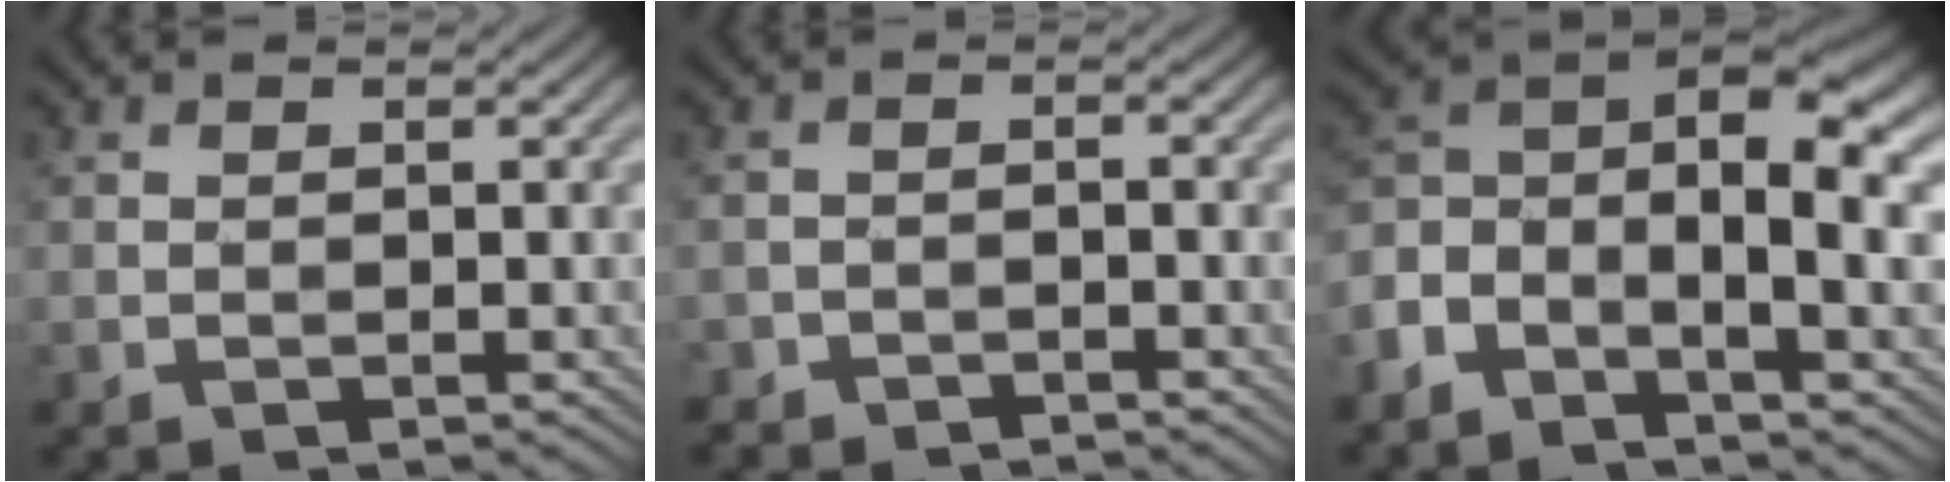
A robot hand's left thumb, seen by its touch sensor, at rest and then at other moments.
{"total": 2.2, "force": [-2.1, 0.6, 0.3], "torque": [-0.002, 0.001, -0.040]}
{"total": 11.3, "force": [-3.2, 5.2, 9.5], "torque": [-0.183, 0.008, -0.081]}